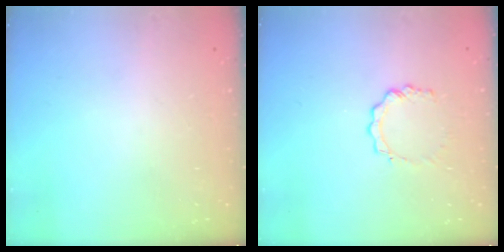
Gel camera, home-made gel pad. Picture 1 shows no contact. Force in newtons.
{"total": 5.1, "press": 5.1, "slide": 0.5}